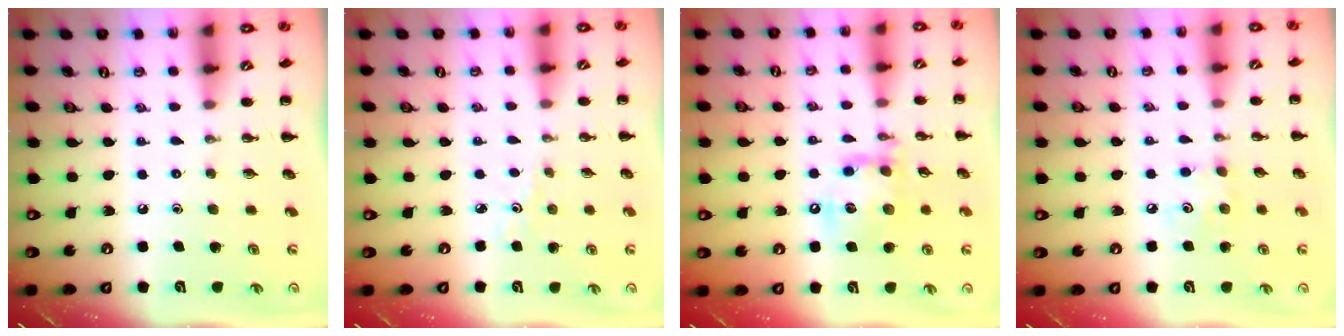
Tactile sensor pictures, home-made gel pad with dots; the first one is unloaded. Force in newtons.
{"total": 2.2, "press": 2.1, "slide": 0.7}
{"total": 14.7, "press": 14.5, "slide": 2.0}
{"total": 4.6, "press": 4.5, "slide": 1.1}